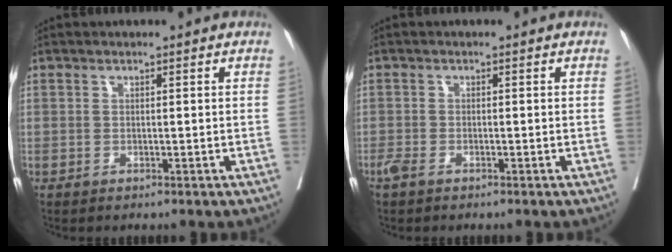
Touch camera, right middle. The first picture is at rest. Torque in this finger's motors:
{"motor_torque": [0.33, -0.24, 0.12, 0.01]}